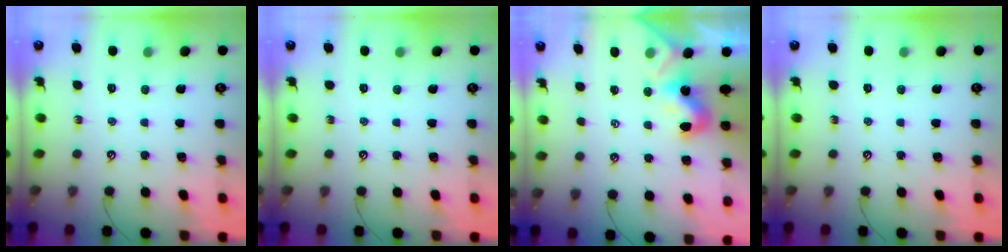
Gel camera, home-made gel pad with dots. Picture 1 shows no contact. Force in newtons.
{"total": 0.0}
{"total": 1.8, "press": 1.8, "slide": 0.5}
{"total": 0.0}